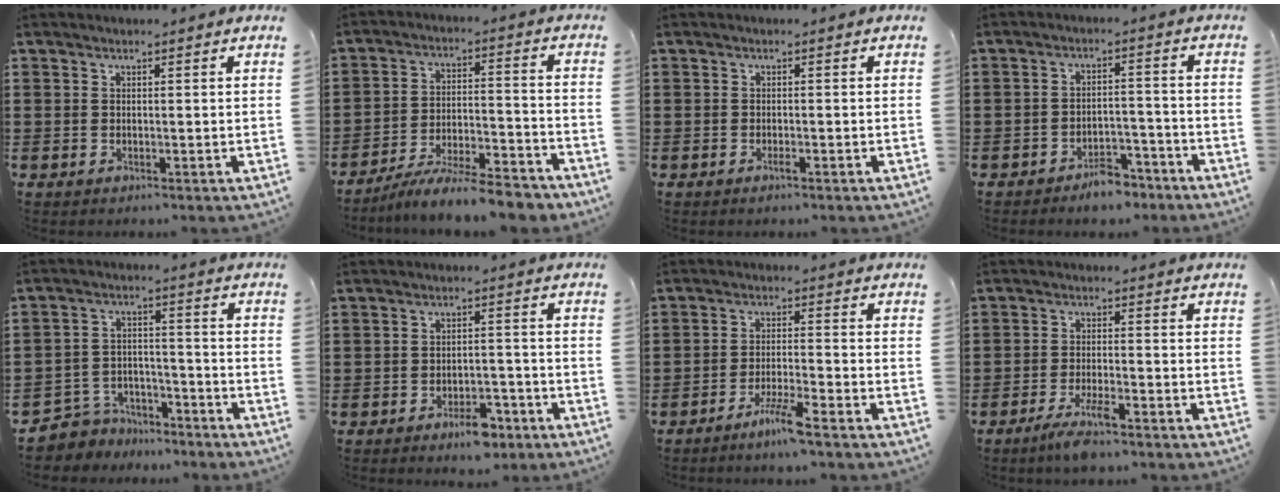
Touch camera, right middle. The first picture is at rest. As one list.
[{"total": 8.5, "force": [-7.9, 0.4, 3.1], "torque": [-0.047, 0.012, -0.150]}, {"total": 0.9, "force": [-0.6, 0.1, 0.7], "torque": [-0.014, -0.005, -0.009]}, {"total": 5.0, "force": [-4.6, 1.5, 1.3], "torque": [-0.019, 0.015, -0.090]}, {"total": 5.0, "force": [-4.8, 1.6, -0.1], "torque": [-0.013, 0.006, -0.104]}, {"total": 4.3, "force": [-3.3, 1.5, 2.2], "torque": [-0.033, 0.014, -0.062]}, {"total": 4.5, "force": [-3.5, -0.1, 2.8], "torque": [-0.059, -0.007, -0.067]}, {"total": 4.4, "force": [-3.1, 0.6, 3.1], "torque": [-0.069, -0.007, -0.060]}]